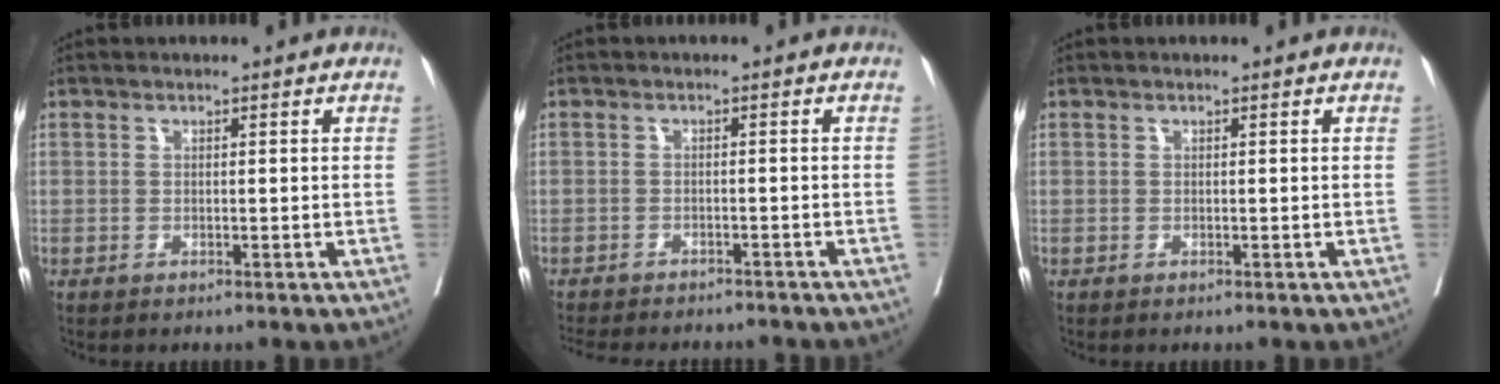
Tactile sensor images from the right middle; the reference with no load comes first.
{"total": 12.1, "force": [-11.0, 2.8, 4.2], "torque": [-0.075, -0.006, -0.139]}
{"total": 0.0}